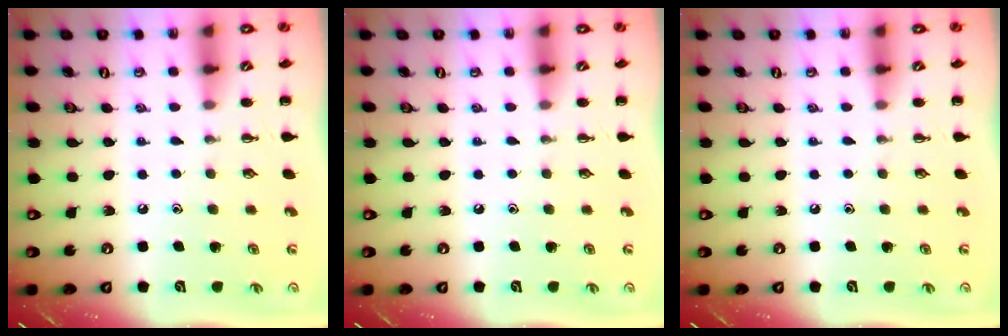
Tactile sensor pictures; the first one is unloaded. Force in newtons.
{"total": 0.0}
{"total": 0.0}